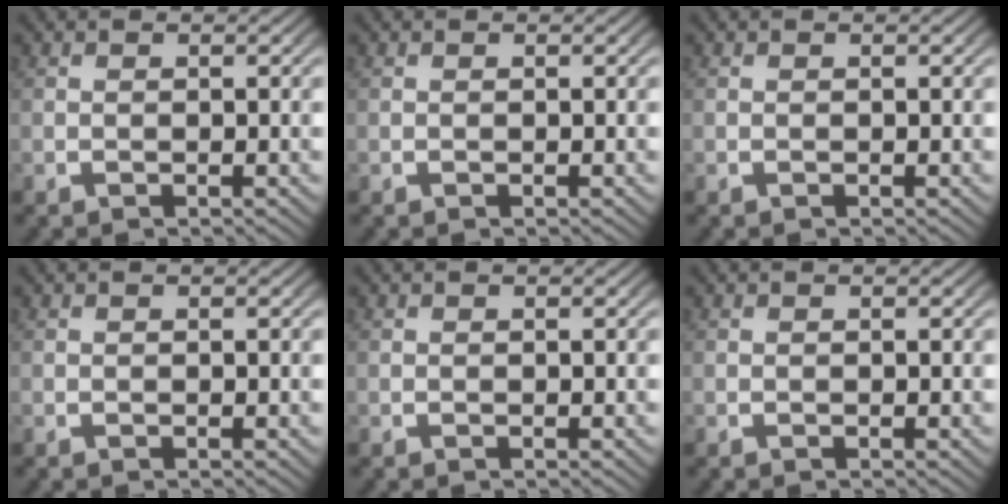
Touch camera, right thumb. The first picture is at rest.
{"total": 0.0}
{"total": 0.0}
{"total": 0.0}
{"total": 0.0}
{"total": 0.0}